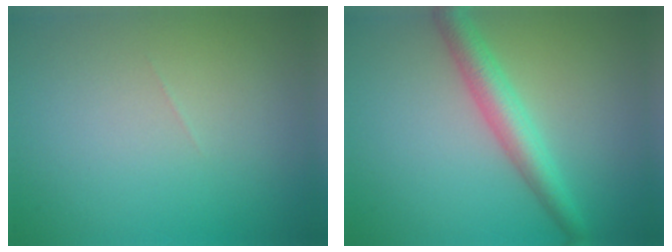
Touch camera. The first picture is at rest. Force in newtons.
{"total": 3.8, "press": 3.8, "slide": 0.1}